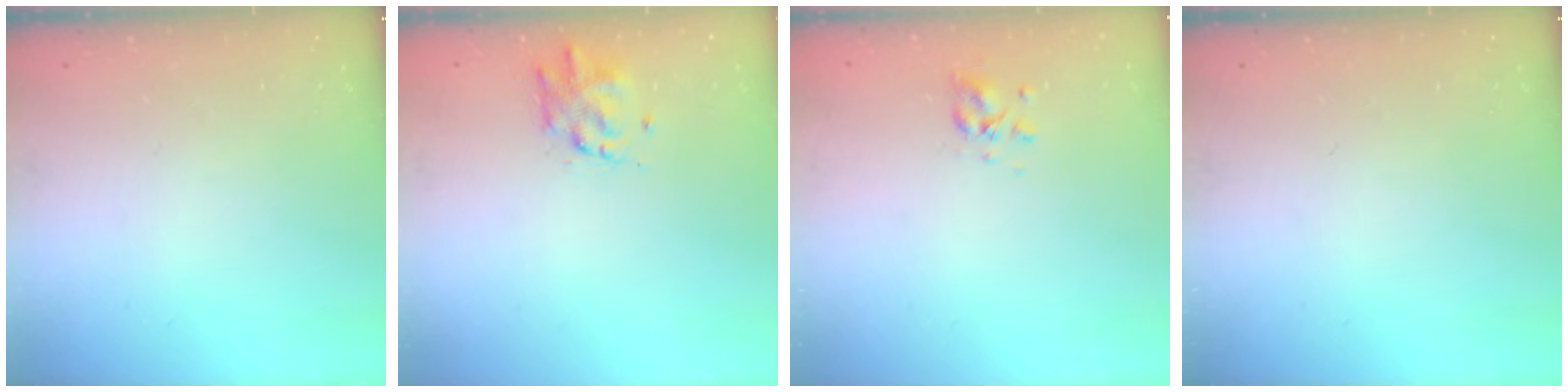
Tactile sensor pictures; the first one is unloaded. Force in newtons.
{"total": 2.0, "press": 1.9, "slide": 0.6}
{"total": 3.8, "press": 3.5, "slide": 1.4}
{"total": 0.0}